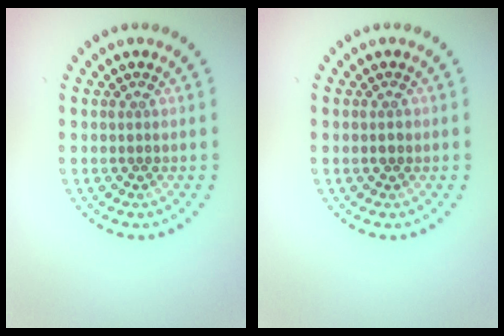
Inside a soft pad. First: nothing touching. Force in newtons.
{"total": 0.9, "press": 0.9, "slide": 0.0}